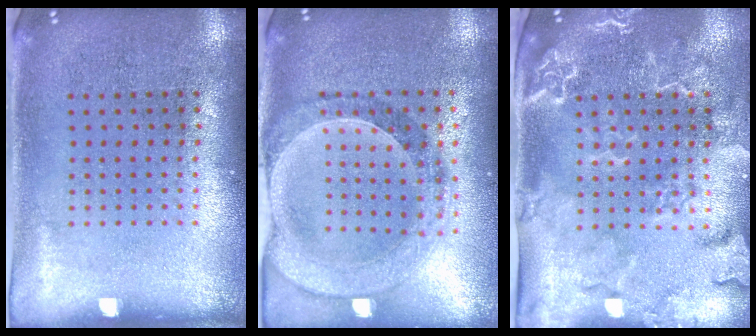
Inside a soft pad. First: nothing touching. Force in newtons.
{"total": 1.4, "press": 1.4, "slide": 0.3}
{"total": 2.8, "press": 2.5, "slide": 1.3}